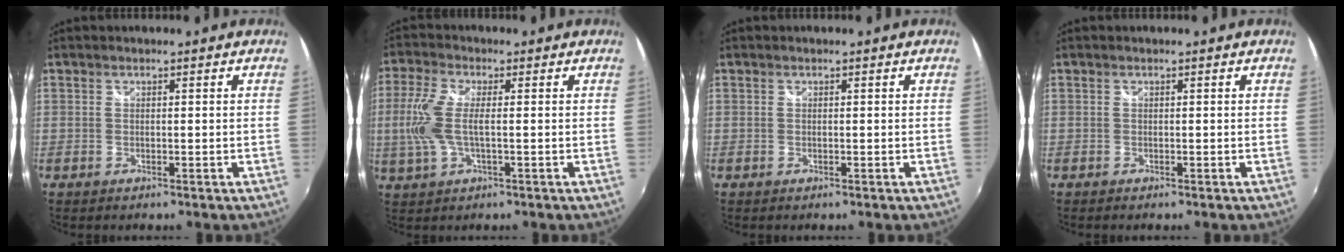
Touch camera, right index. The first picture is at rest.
{"total": 8.3, "force": [-0.2, 2.8, 7.8], "torque": [-0.176, 0.001, -0.001]}
{"total": 0.0}
{"total": 0.0}